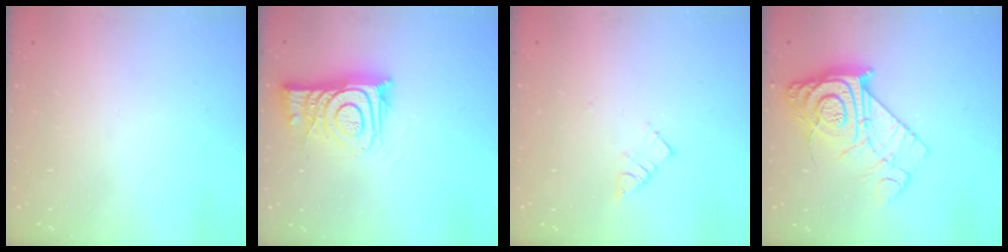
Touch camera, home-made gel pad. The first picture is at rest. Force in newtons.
{"total": 11.4, "press": 11.3, "slide": 0.9}
{"total": 4.6, "press": 4.6, "slide": 0.2}
{"total": 14.9, "press": 14.8, "slide": 1.0}